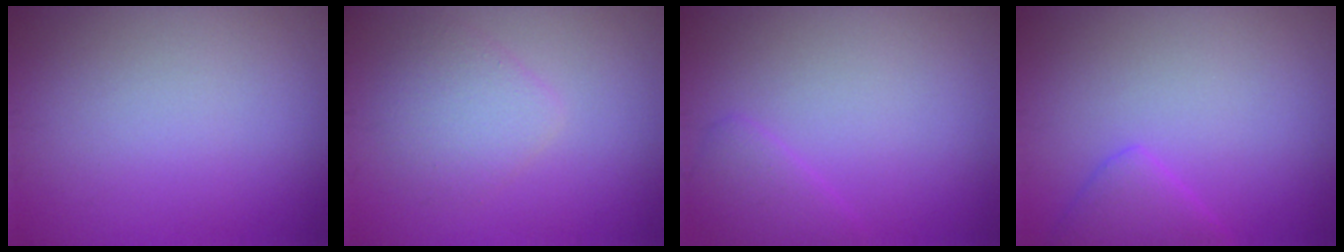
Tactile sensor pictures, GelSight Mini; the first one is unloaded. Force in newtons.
{"total": 2.5, "press": 2.5, "slide": 0.2}
{"total": 1.8, "press": 1.8, "slide": 0.1}
{"total": 2.9, "press": 2.9, "slide": 0.3}